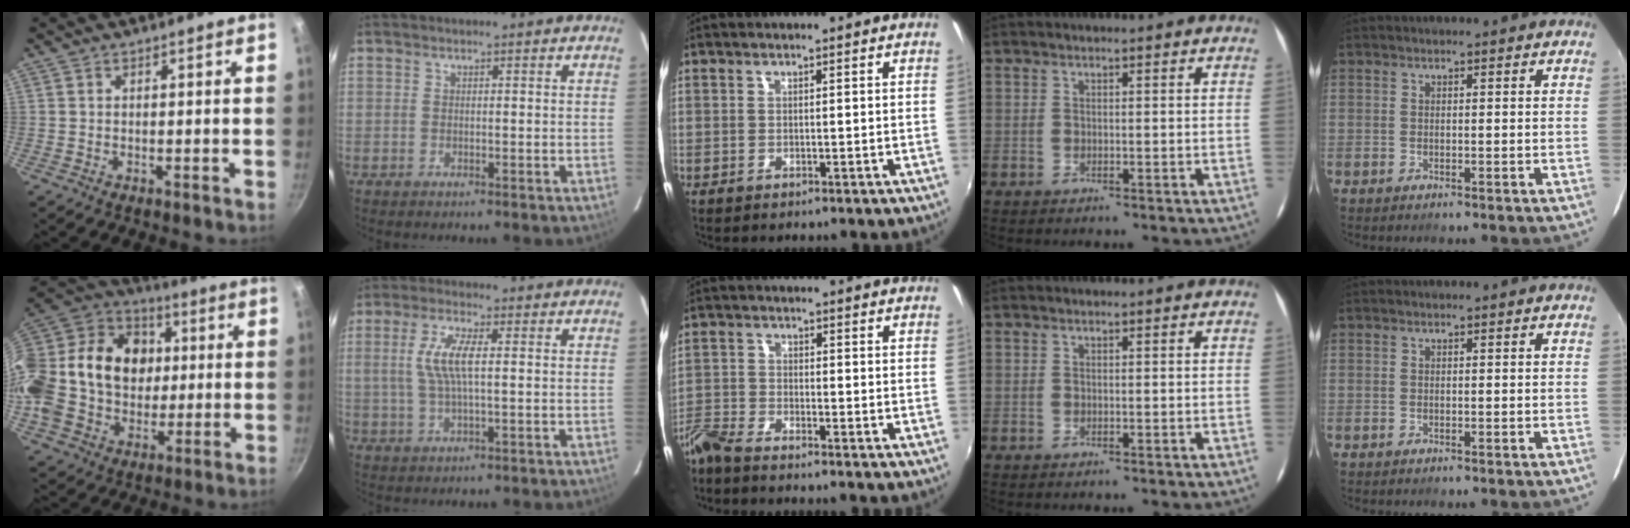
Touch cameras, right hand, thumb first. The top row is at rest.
{"thumb": {"total": 26.4, "force": [1.4, 20.8, 16.2], "torque": [-0.297, 0.040, 0.021]}, "index": {"total": 7.3, "force": [0.8, 1.8, 7.0], "torque": [-0.140, 0.005, 0.019]}, "middle": {"total": 5.4, "force": [-5.1, 0.6, 1.7], "torque": [-0.050, -0.011, -0.110]}}